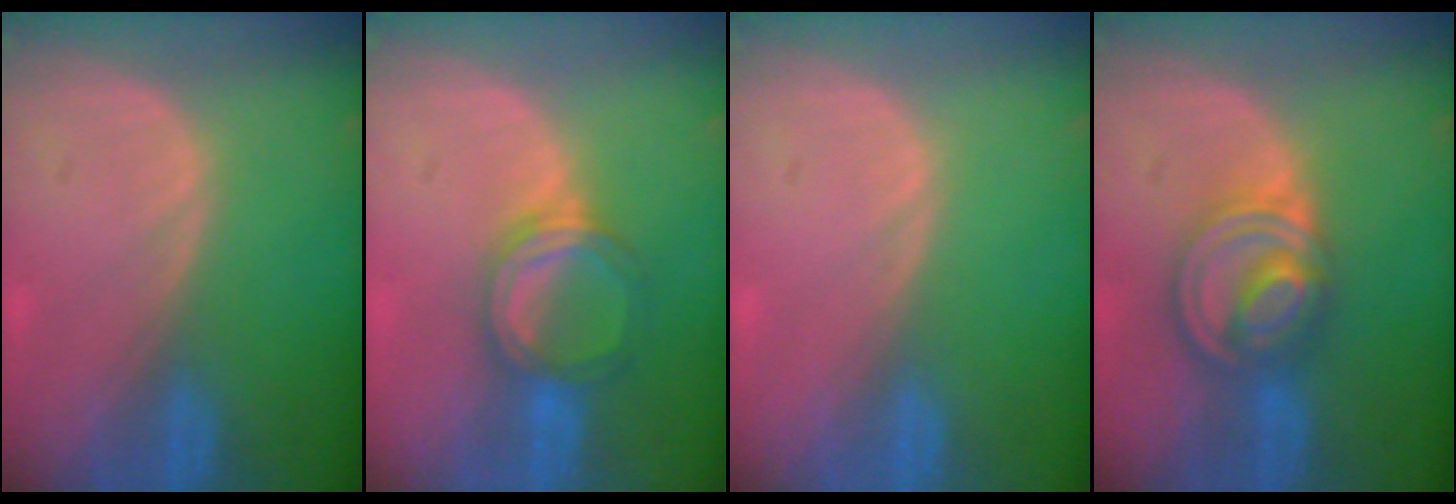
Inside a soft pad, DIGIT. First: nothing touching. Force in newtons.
{"total": 5.3, "press": 5.2, "slide": 0.5}
{"total": 0.0}
{"total": 7.9, "press": 6.9, "slide": 3.9}